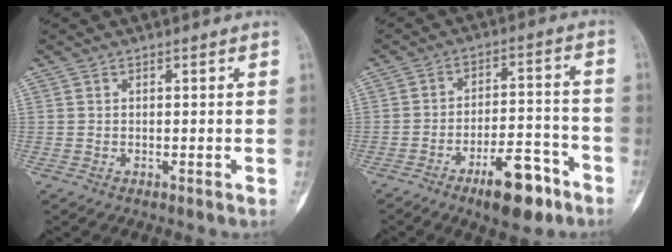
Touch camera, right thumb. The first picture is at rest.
{"total": 11.5, "force": [-7.1, 4.3, 8.0], "torque": [-0.104, 0.053, -0.108]}